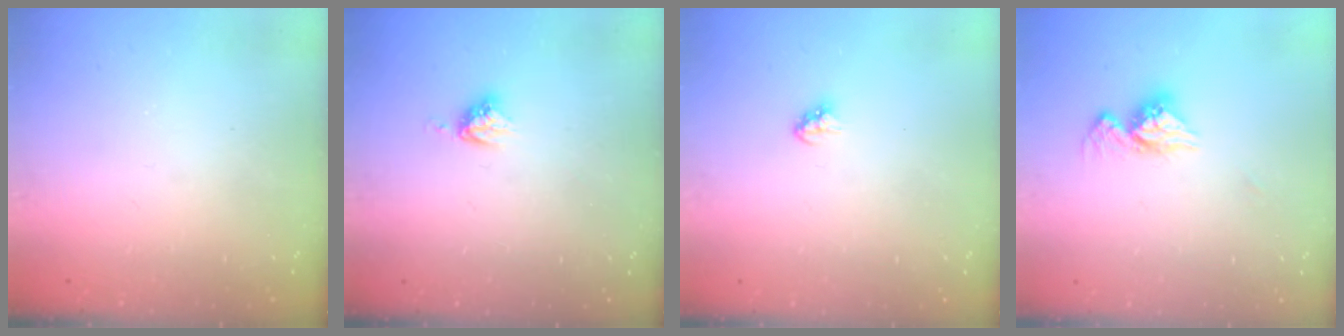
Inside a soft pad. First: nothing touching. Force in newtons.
{"total": 4.9, "press": 4.8, "slide": 0.4}
{"total": 2.9, "press": 2.9, "slide": 0.2}
{"total": 11.1, "press": 11.0, "slide": 0.9}